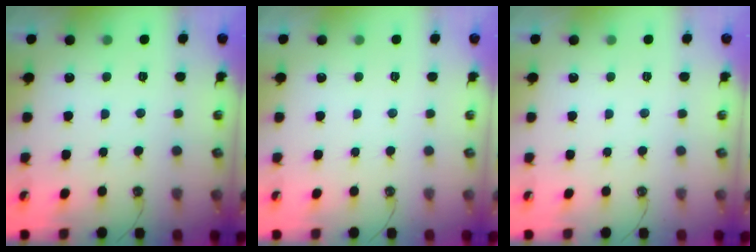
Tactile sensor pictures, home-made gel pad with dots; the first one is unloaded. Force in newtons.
{"total": 0.0}
{"total": 0.0}